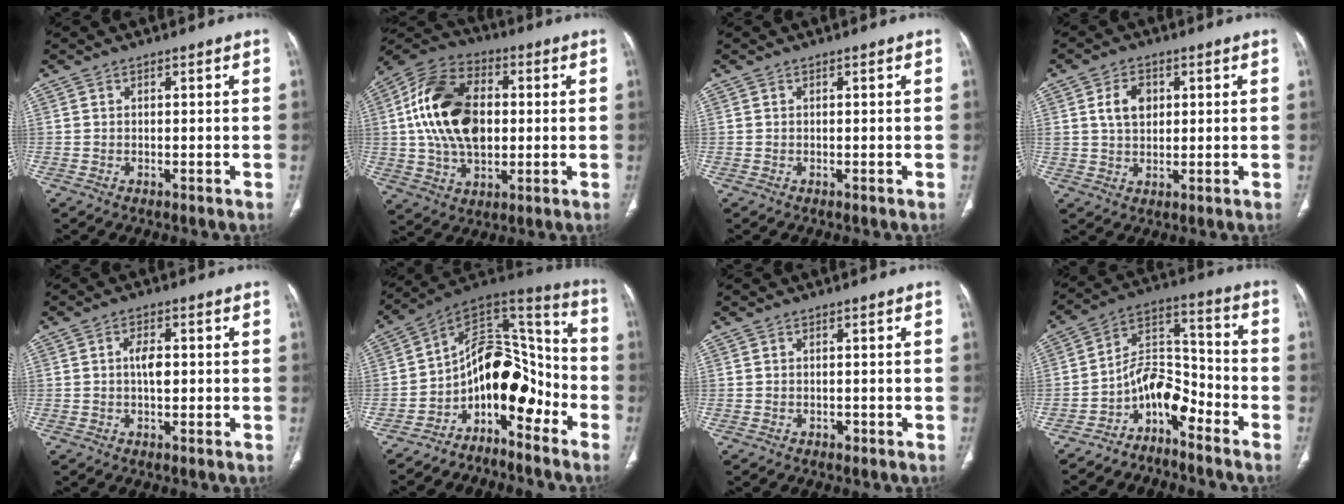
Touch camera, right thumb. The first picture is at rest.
{"total": 19.3, "force": [1.6, 12.4, 14.6], "torque": [-0.256, 0.015, 0.028]}
{"total": 0.0}
{"total": 5.7, "force": [1.7, 3.9, 3.8], "torque": [-0.056, -0.003, 0.032]}
{"total": 3.8, "force": [0.1, 2.0, 3.2], "torque": [-0.054, 0.002, -0.001]}
{"total": 15.6, "force": [-7.2, 8.7, 10.7], "torque": [-0.114, 0.114, -0.130]}
{"total": 0.9, "force": [-0.5, 0.7, 0.3], "torque": [-0.004, 0.002, -0.007]}
{"total": 9.3, "force": [-6.2, 4.6, 5.2], "torque": [-0.068, 0.092, -0.121]}